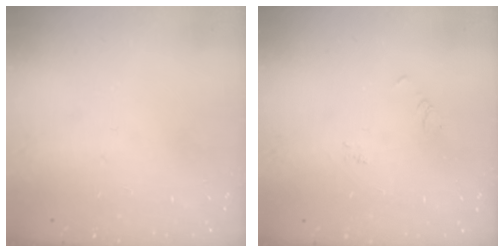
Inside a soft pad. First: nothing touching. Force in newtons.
{"total": 3.1, "press": 3.1, "slide": 0.5}